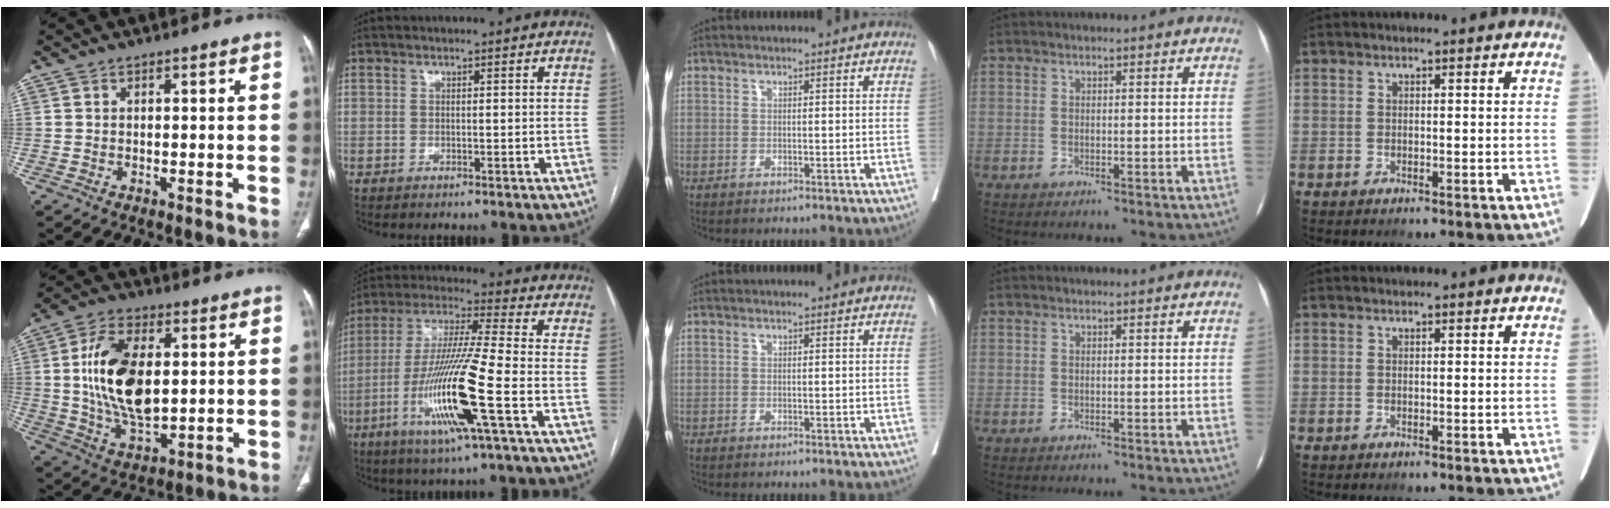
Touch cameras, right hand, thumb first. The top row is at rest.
{"thumb": {"total": 16.5, "force": [2.0, 8.8, 13.8], "torque": [-0.250, -0.010, 0.042]}, "index": {"total": 16.8, "force": [-5.7, -0.3, 15.8], "torque": [-0.321, -0.019, -0.112]}}